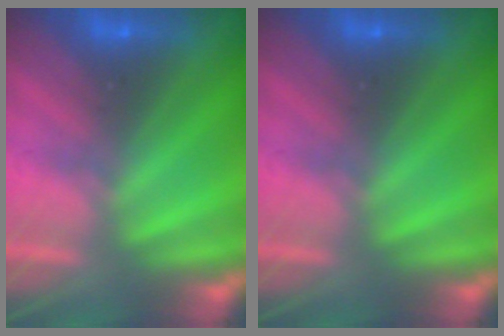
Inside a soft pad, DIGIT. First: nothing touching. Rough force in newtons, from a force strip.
{"total": 0.0}